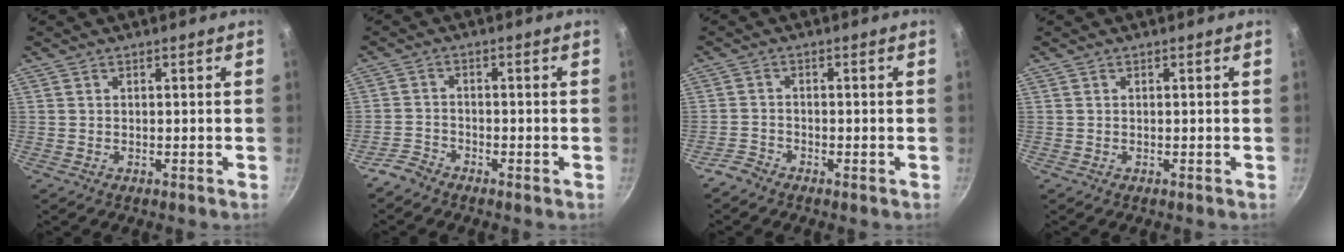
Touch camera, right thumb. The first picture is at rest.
{"total": 3.0, "force": [-2.7, 1.2, 0.6], "torque": [-0.015, 0.021, -0.057]}
{"total": 2.4, "force": [-2.1, 0.9, 0.4], "torque": [-0.013, 0.014, -0.046]}
{"total": 0.0}